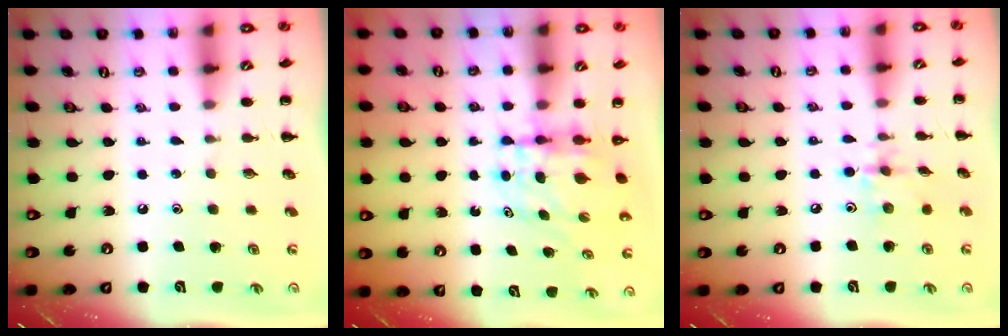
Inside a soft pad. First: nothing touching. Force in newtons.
{"total": 5.4, "press": 5.3, "slide": 1.1}
{"total": 4.8, "press": 4.8, "slide": 0.4}